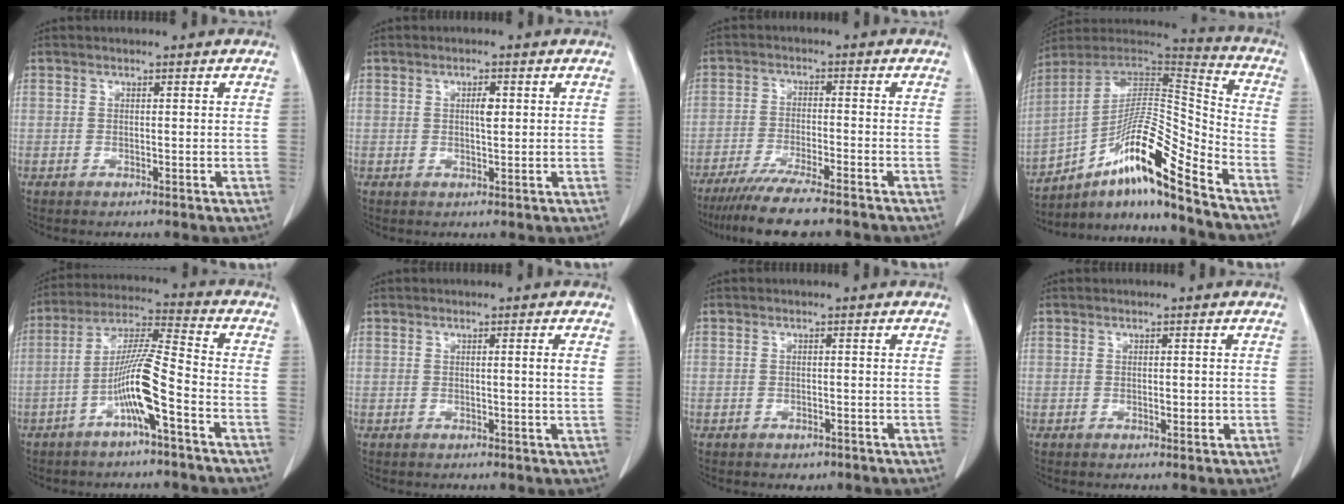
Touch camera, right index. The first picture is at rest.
{"total": 2.0, "force": [0.4, 0.5, 1.8], "torque": [-0.034, 0.001, 0.008]}
{"total": 10.8, "force": [-8.9, 0.3, 6.0], "torque": [-0.091, -0.027, -0.142]}
{"total": 18.6, "force": [-11.4, 1.2, 14.7], "torque": [-0.263, 0.009, -0.194]}
{"total": 10.0, "force": [-4.1, -0.2, 9.1], "torque": [-0.179, 0.012, -0.080]}
{"total": 1.7, "force": [0.4, -0.4, 1.6], "torque": [-0.024, -0.002, 0.006]}
{"total": 1.3, "force": [-0.8, 0.9, 0.6], "torque": [-0.012, 0.001, -0.002]}
{"total": 1.3, "force": [-0.2, 0.5, 1.2], "torque": [-0.019, -0.001, -0.001]}